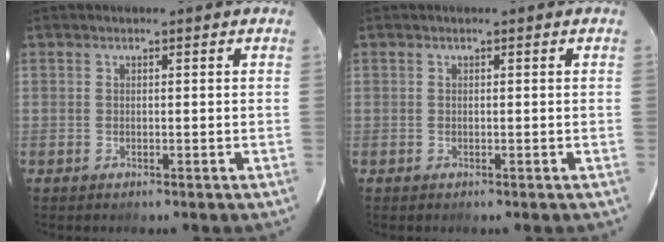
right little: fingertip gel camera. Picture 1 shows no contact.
{"total": 0.0}